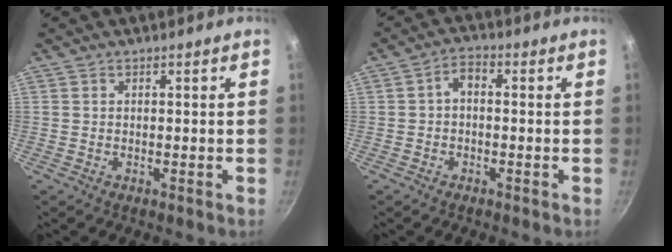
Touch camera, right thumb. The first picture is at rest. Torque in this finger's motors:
{"motor_torque": [0.07, 0.75, 0.57, 0.25, -0.01]}